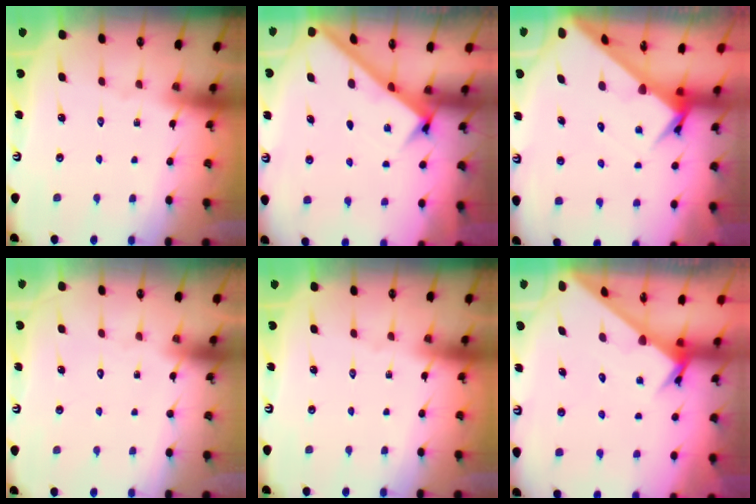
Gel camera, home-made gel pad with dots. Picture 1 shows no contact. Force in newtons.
{"total": 2.8, "press": 2.8, "slide": 0.4}
{"total": 3.5, "press": 3.5, "slide": 0.4}
{"total": 1.6, "press": 1.6, "slide": 0.1}
{"total": 0.0}
{"total": 2.9, "press": 2.9, "slide": 0.1}